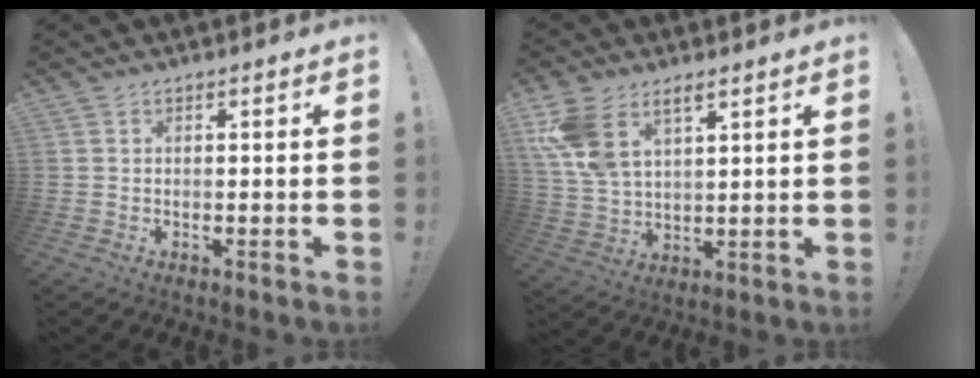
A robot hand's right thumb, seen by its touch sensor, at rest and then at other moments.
{"total": 10.2, "force": [6.0, 5.6, 6.1], "torque": [-0.121, -0.019, 0.117]}